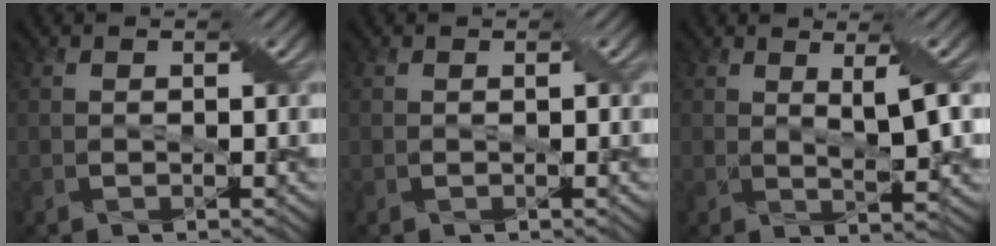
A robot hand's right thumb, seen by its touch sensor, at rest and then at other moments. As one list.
[{"total": 0.0}, {"total": 4.5, "force": [1.4, 0.8, 4.2], "torque": [-0.078, 0.003, 0.027]}]